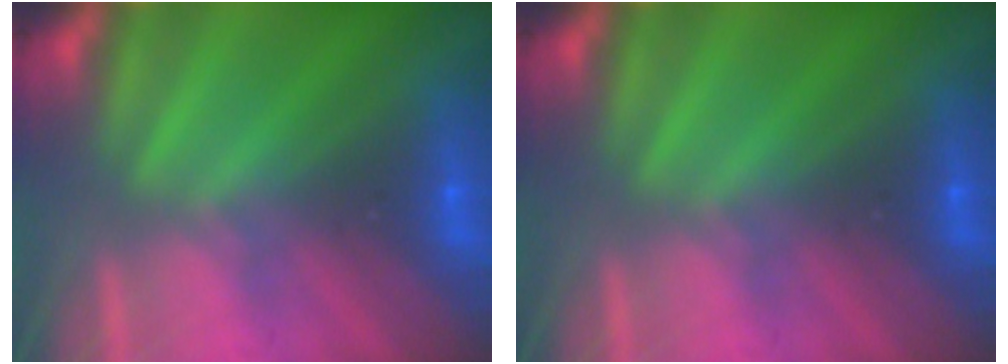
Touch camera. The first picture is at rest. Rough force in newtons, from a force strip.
{"total": 0.0}